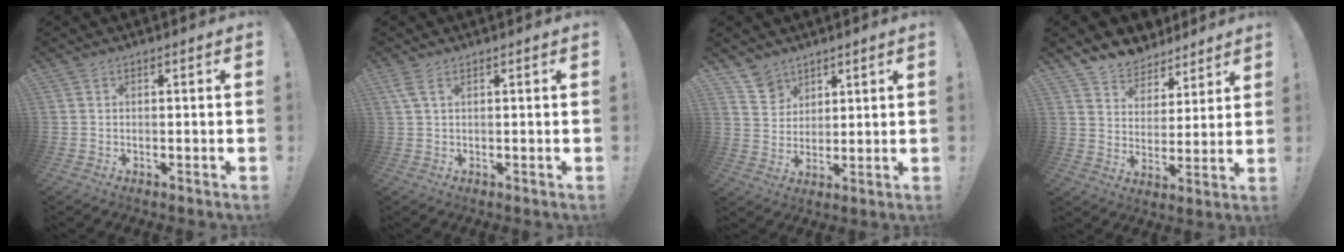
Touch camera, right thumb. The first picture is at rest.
{"total": 3.2, "force": [1.4, 1.3, 2.6], "torque": [-0.056, 0.004, 0.028]}
{"total": 7.5, "force": [5.5, 4.9, 1.2], "torque": [-0.017, -0.042, 0.109]}
{"total": 7.6, "force": [6.2, 4.4, 0.5], "torque": [-0.020, -0.058, 0.122]}